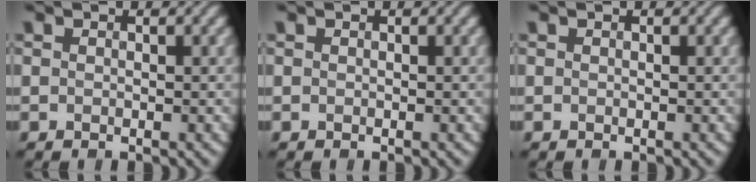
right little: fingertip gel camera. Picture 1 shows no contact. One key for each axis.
{"total": 0.0}
{"total": 0.0}